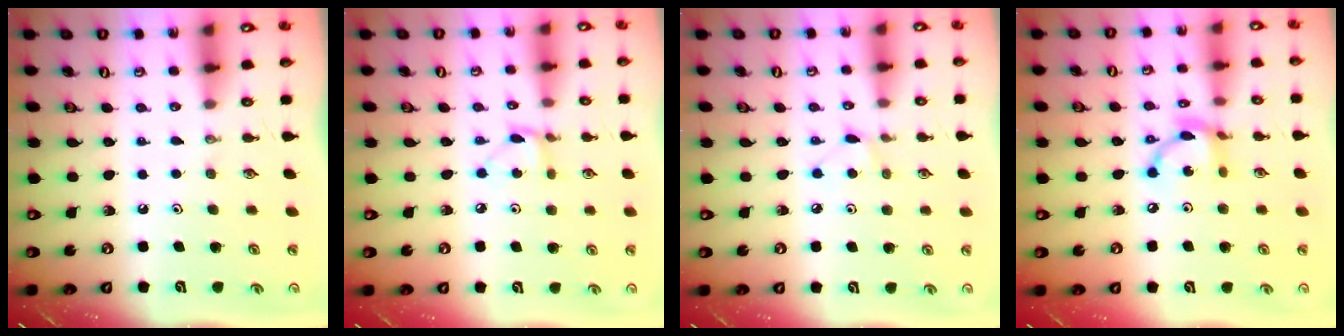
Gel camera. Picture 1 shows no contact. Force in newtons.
{"total": 4.2, "press": 4.2, "slide": 0.5}
{"total": 4.1, "press": 4.0, "slide": 0.7}
{"total": 9.9, "press": 9.9, "slide": 0.6}